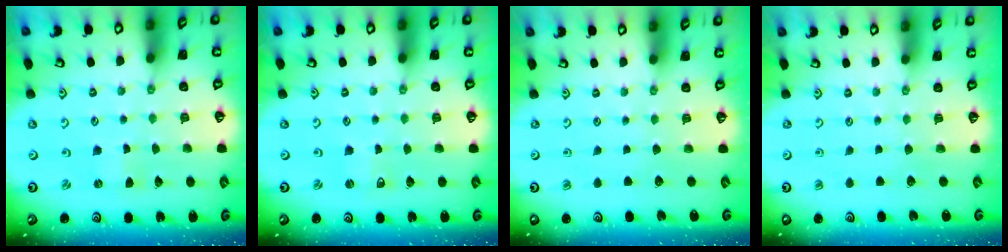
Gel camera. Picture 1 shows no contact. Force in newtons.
{"total": 2.3, "press": 2.3, "slide": 0.4}
{"total": 0.0}
{"total": 0.0}